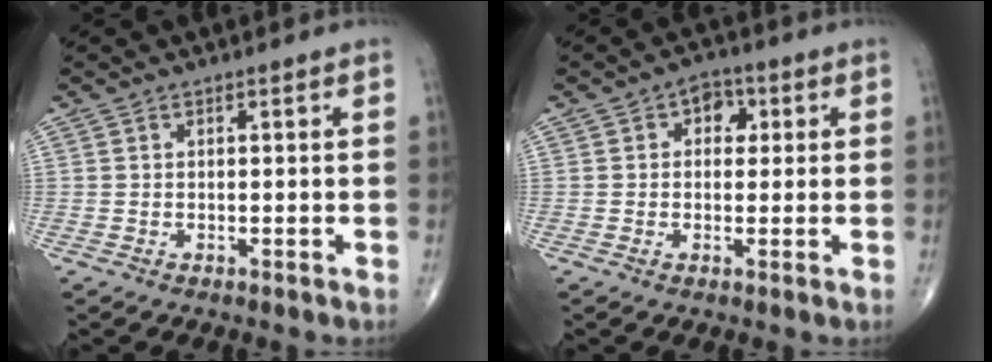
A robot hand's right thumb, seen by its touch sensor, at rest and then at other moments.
{"total": 4.5, "force": [1.1, 3.3, 2.9], "torque": [-0.014, 0.007, 0.008]}